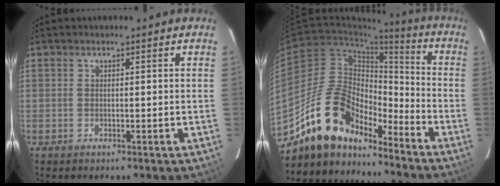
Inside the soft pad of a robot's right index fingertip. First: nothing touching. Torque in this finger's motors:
{"motor_torque": [0.53, -0.63, 0.78, 0.10]}